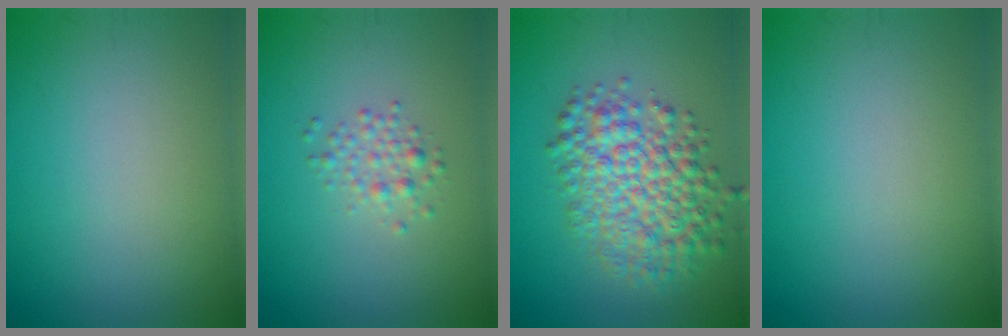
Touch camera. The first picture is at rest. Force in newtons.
{"total": 1.7, "press": 1.7, "slide": 0.1}
{"total": 7.2, "press": 7.2, "slide": 0.2}
{"total": 0.0}